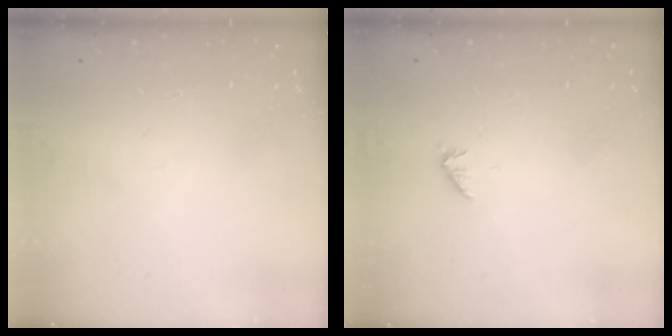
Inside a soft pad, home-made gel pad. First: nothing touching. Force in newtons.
{"total": 0.0}